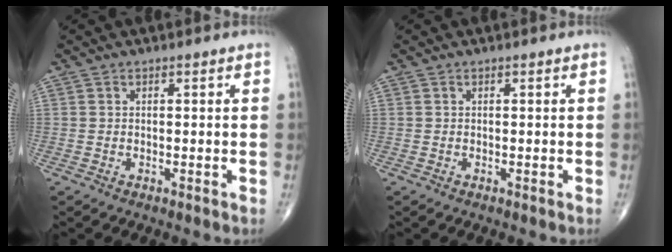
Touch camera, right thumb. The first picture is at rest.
{"total": 0.0}